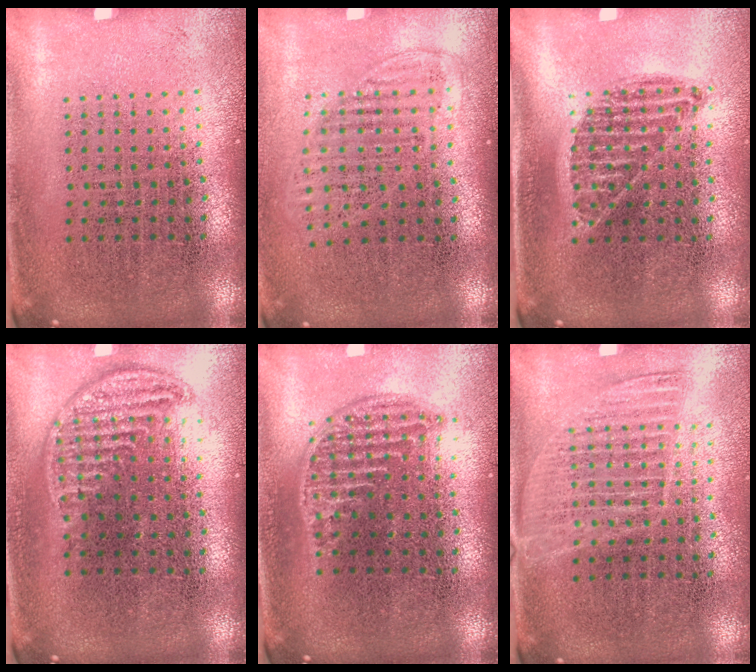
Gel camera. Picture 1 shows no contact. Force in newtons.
{"total": 1.3, "press": 1.1, "slide": 0.7}
{"total": 0.9, "press": 0.8, "slide": 0.4}
{"total": 0.8, "press": 0.8, "slide": 0.1}
{"total": 1.2, "press": 1.1, "slide": 0.5}
{"total": 1.3, "press": 1.1, "slide": 0.6}